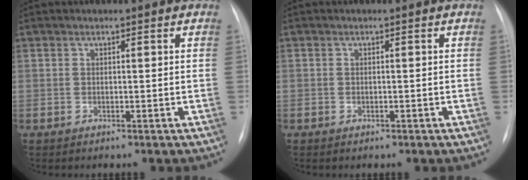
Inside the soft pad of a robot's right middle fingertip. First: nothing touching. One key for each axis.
{"total": 0.7, "fx": -0.4, "fy": 0.6, "fz": 0.1, "tx": -0.003, "ty": 0.004, "tz": -0.006}